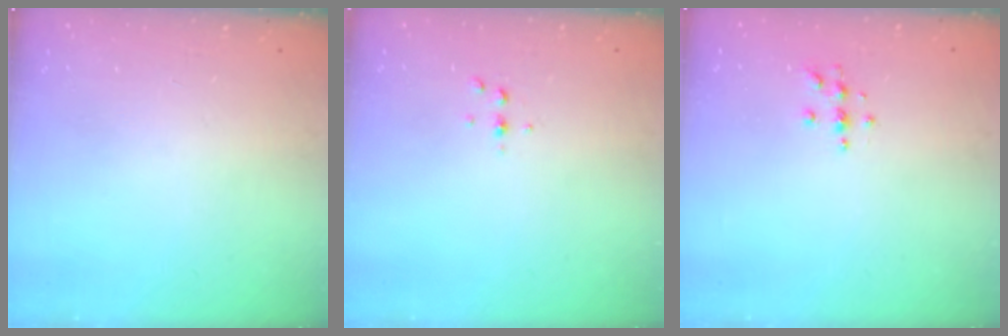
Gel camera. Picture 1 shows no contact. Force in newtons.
{"total": 2.5, "press": 2.4, "slide": 0.2}
{"total": 4.7, "press": 4.6, "slide": 0.5}